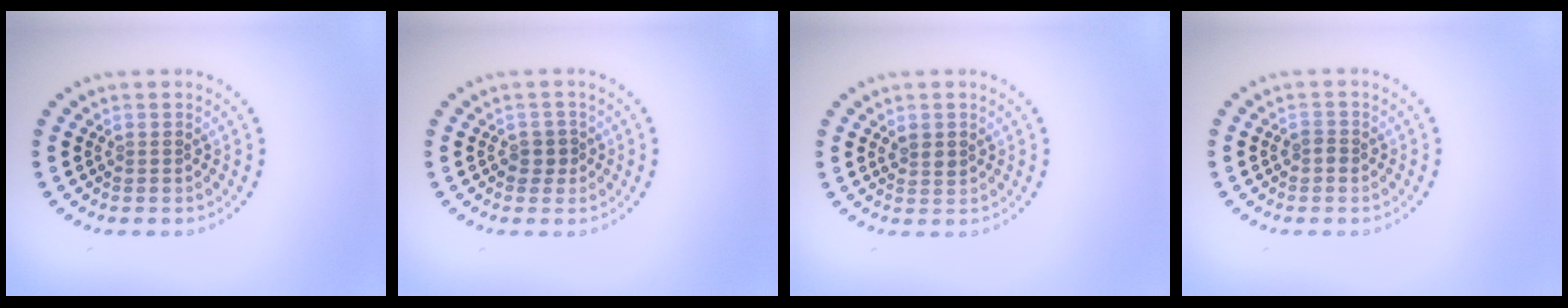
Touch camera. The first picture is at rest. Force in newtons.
{"total": 1.1, "press": 0.9, "slide": 0.6}
{"total": 1.1, "press": 1.1, "slide": 0.3}
{"total": 1.0, "press": 0.9, "slide": 0.4}